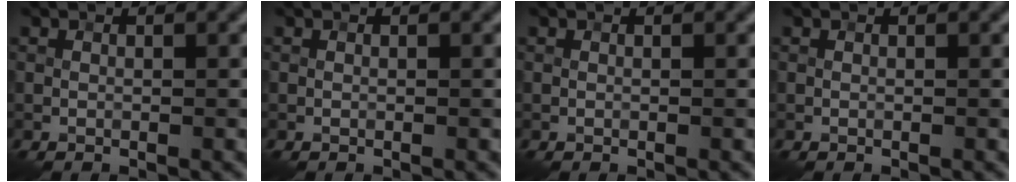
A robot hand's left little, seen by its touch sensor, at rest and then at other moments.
{"total": 0.0}
{"total": 0.0}
{"total": 0.0}